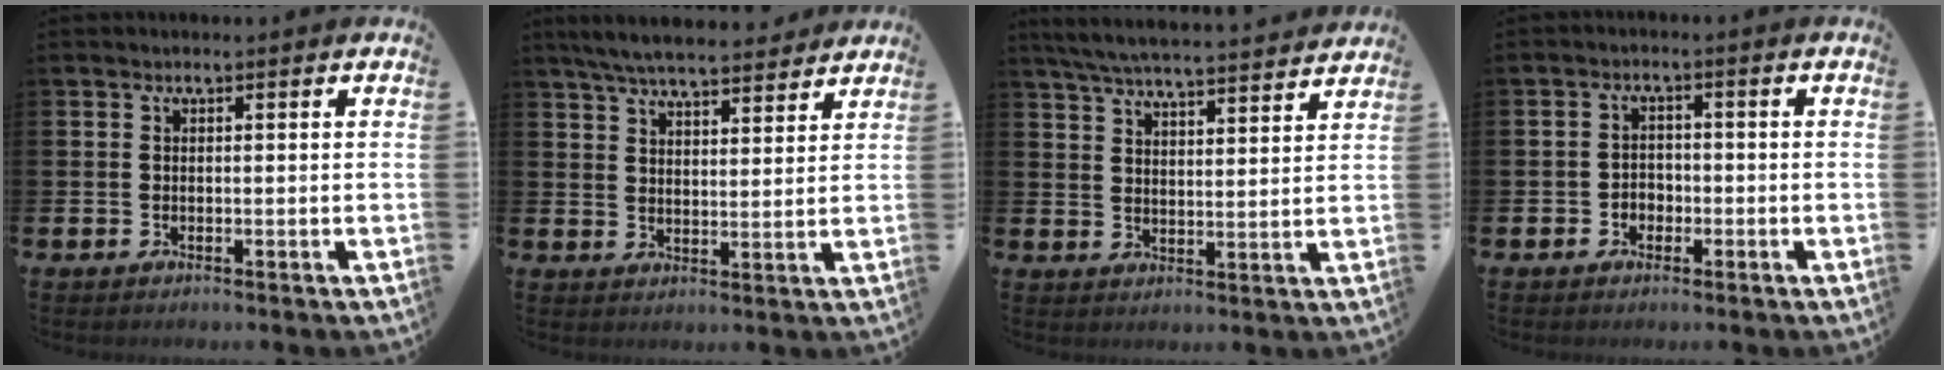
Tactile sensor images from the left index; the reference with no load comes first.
{"total": 6.4, "force": [6.1, 0.9, 1.7], "torque": [-0.046, -0.027, 0.110]}
{"total": 6.3, "force": [6.2, 0.2, 1.5], "torque": [-0.052, -0.043, 0.109]}
{"total": 2.1, "force": [-1.1, 1.7, 0.5], "torque": [-0.010, 0.005, -0.026]}